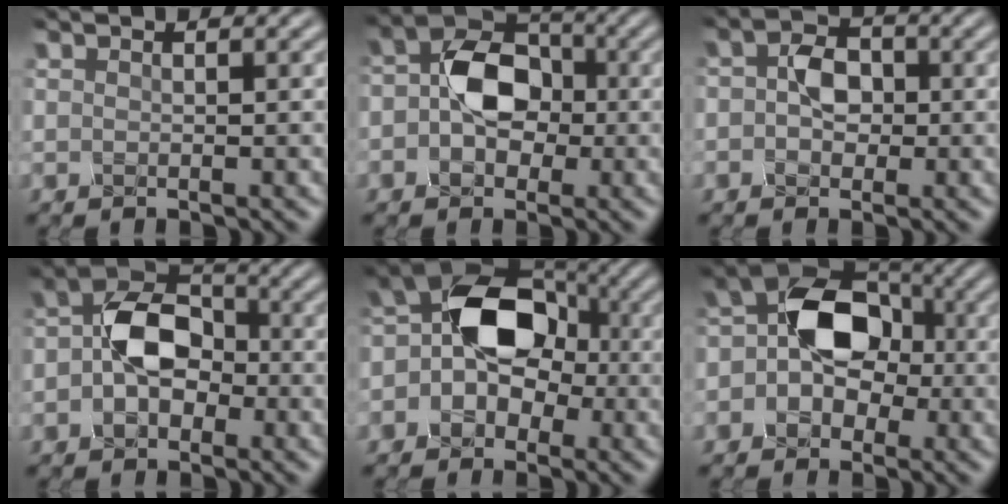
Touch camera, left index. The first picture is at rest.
{"total": 5.7, "force": [-0.5, 4.1, 4.0], "torque": [-0.063, 0.010, -0.016]}
{"total": 2.8, "force": [-0.3, 2.0, 1.9], "torque": [-0.033, 0.005, -0.012]}
{"total": 5.7, "force": [-0.9, 4.0, 4.0], "torque": [-0.067, 0.009, -0.023]}
{"total": 8.6, "force": [-0.7, 6.2, 5.8], "torque": [-0.045, 0.020, -0.037]}
{"total": 7.1, "force": [-0.5, 5.1, 5.0], "torque": [-0.054, 0.014, -0.027]}